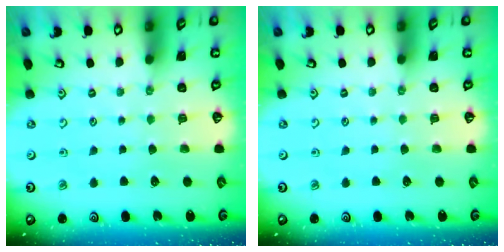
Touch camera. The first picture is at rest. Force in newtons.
{"total": 0.0}